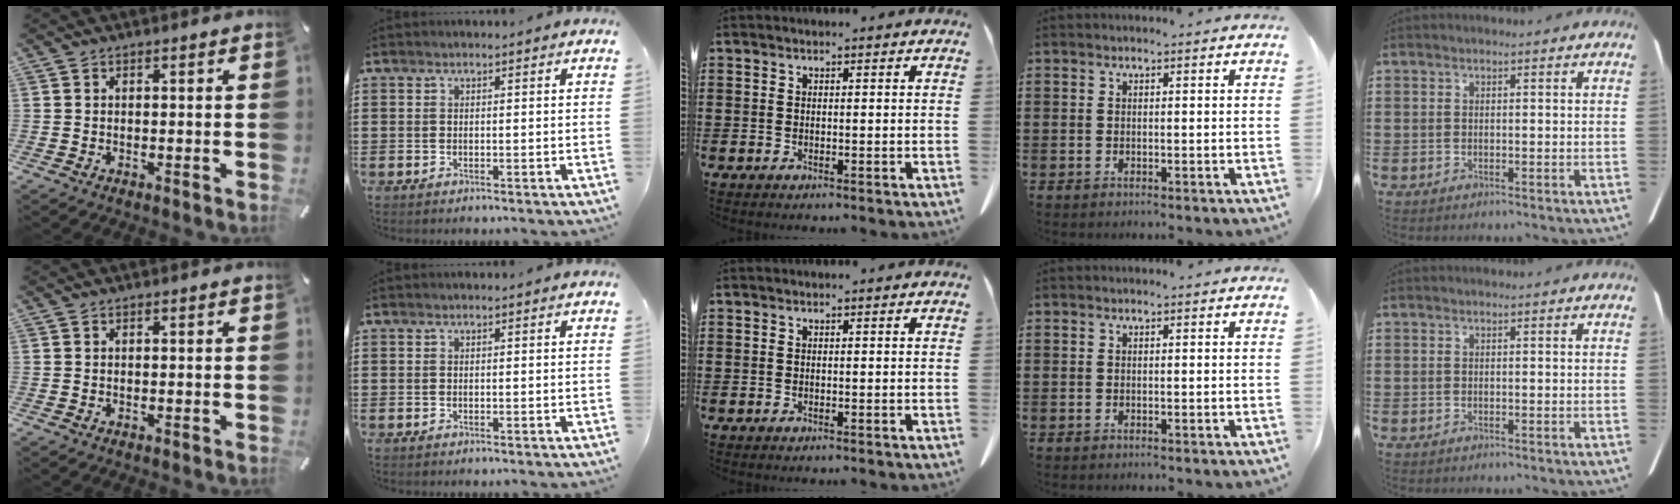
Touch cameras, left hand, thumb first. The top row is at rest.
{}